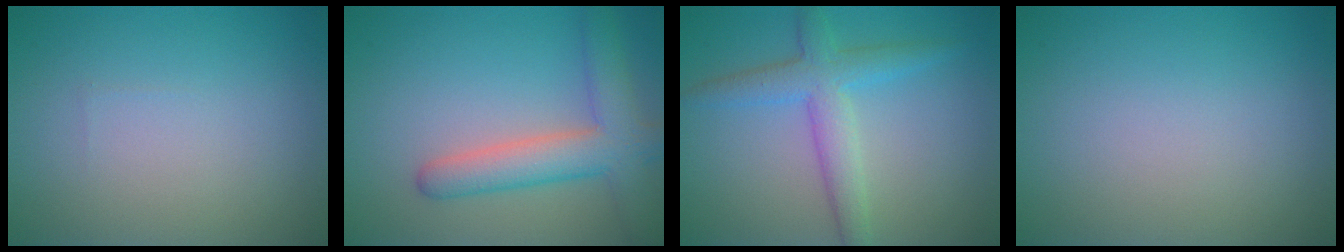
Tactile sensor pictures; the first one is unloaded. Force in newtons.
{"total": 5.4, "press": 5.4, "slide": 0.3}
{"total": 4.0, "press": 4.0, "slide": 0.1}
{"total": 0.0}